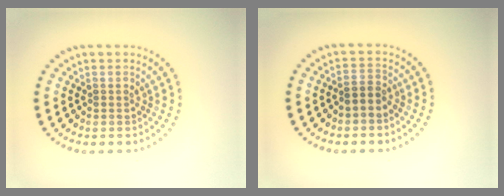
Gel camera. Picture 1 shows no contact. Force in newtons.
{"total": 1.6, "press": 1.4, "slide": 0.8}